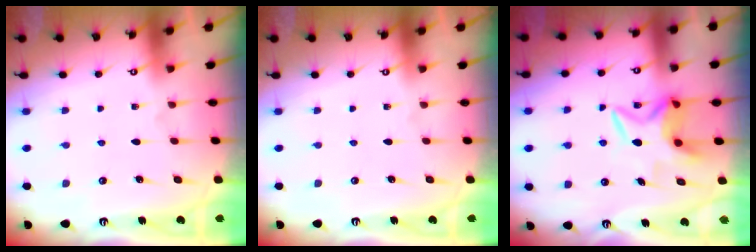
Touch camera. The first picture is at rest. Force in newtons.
{"total": 0.0}
{"total": 7.0, "press": 7.0, "slide": 0.6}